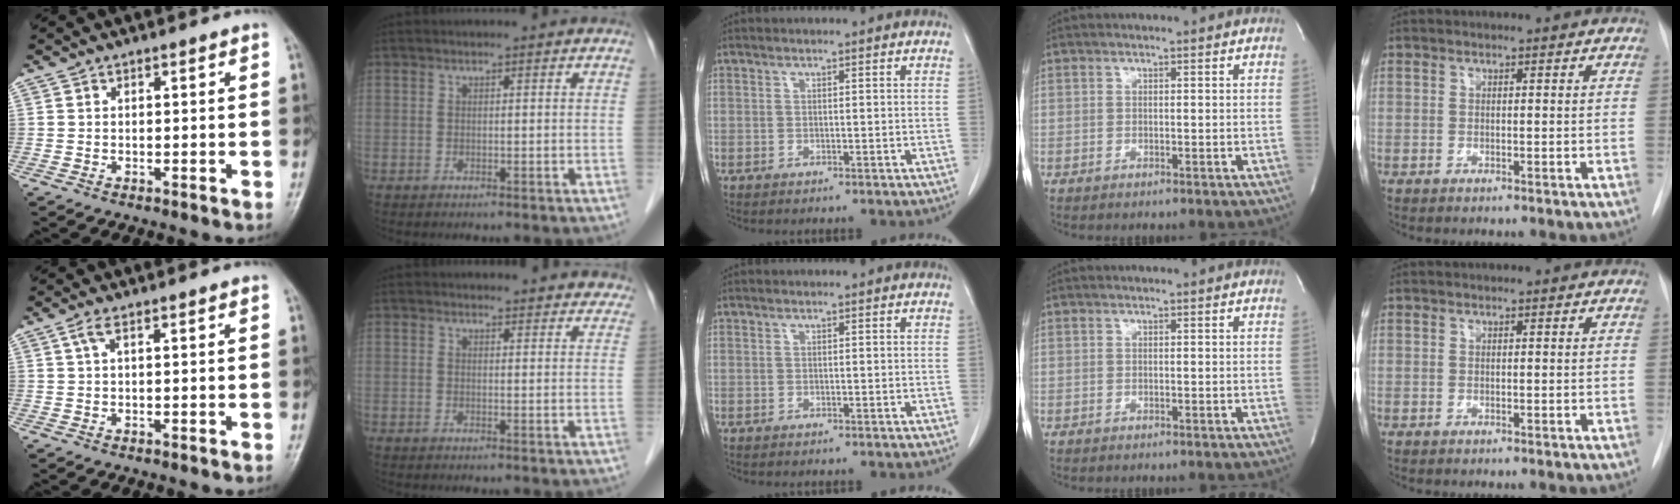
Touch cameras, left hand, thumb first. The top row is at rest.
{"thumb": {"total": 1.4, "force": [0.6, 0.3, 1.3], "torque": [-0.039, 0.011, 0.016]}, "index": {"total": 8.1, "force": [7.7, 2.3, 0.8], "torque": [0.028, -0.004, 0.057]}}